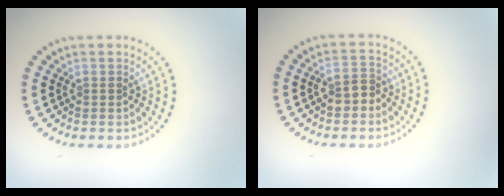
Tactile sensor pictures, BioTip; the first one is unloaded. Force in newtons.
{"total": 2.1, "press": 2.0, "slide": 0.7}